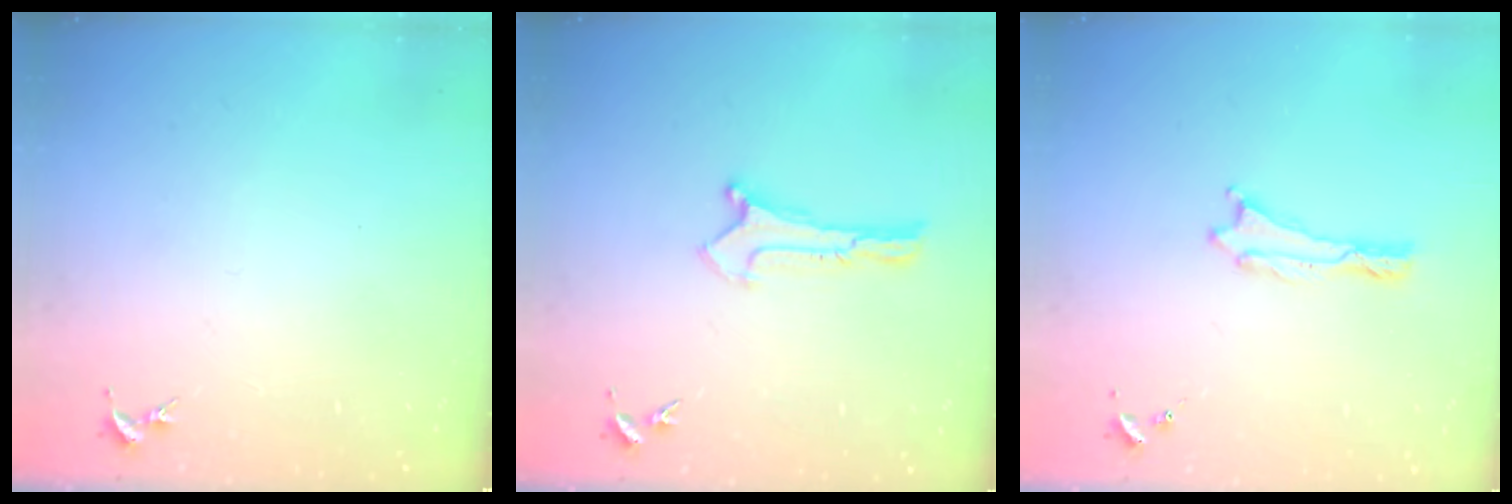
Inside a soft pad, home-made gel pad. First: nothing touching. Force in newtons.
{"total": 0.0}
{"total": 0.0}